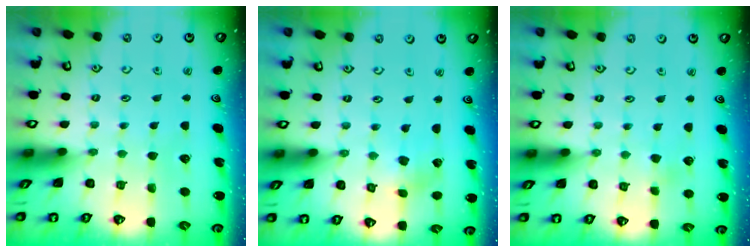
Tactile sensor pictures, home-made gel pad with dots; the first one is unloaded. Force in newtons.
{"total": 1.2, "press": 1.1, "slide": 0.2}
{"total": 1.7, "press": 1.7, "slide": 0.1}